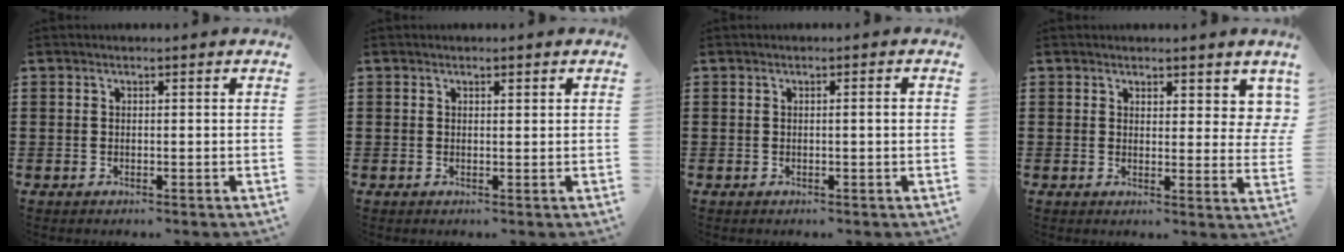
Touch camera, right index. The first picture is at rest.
{"total": 0.6, "force": [0.4, 0.3, 0.3], "torque": [-0.007, 0.003, 0.008]}
{"total": 0.9, "force": [-0.1, -0.1, 0.9], "torque": [-0.013, -0.002, -0.003]}
{"total": 3.7, "force": [3.0, 1.8, 1.0], "torque": [-0.007, -0.005, 0.051]}